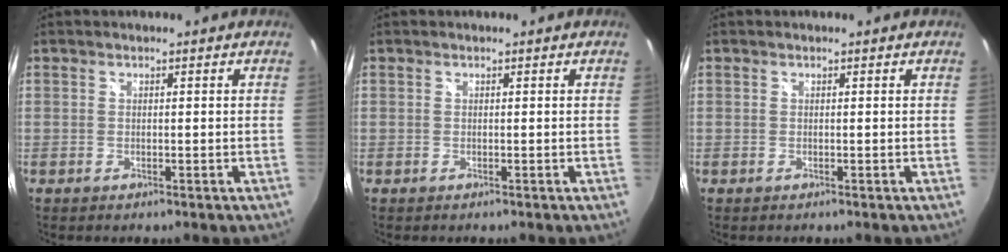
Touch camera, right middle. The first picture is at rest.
{"total": 0.0}
{"total": 0.0}